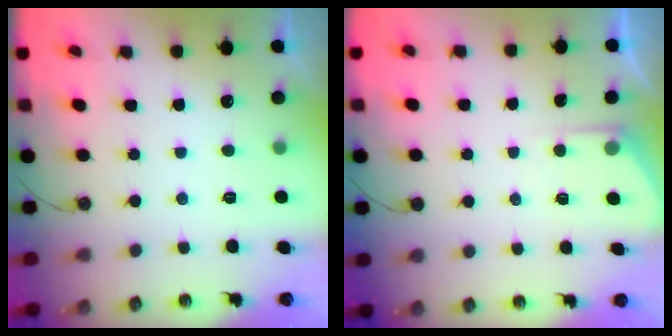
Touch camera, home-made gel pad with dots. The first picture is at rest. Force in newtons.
{"total": 3.9, "press": 3.9, "slide": 0.4}